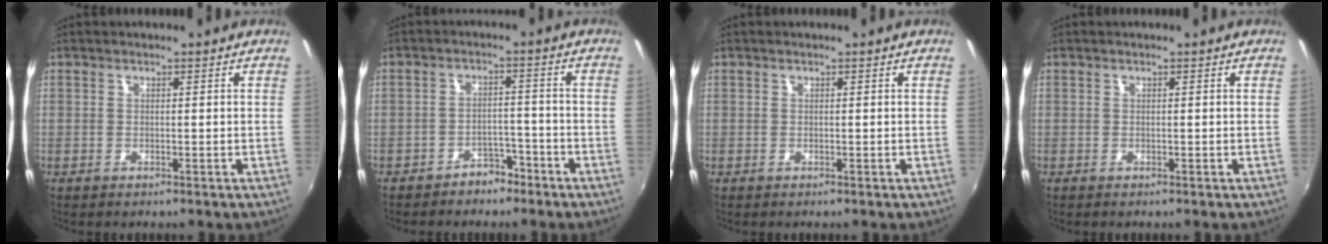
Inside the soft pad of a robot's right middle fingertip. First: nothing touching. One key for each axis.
{"total": 4.6, "fx": -3.7, "fy": 2.4, "fz": 1.2, "tx": -0.027, "ty": 0.015, "tz": -0.049}
{"total": 0.0}
{"total": 0.0}